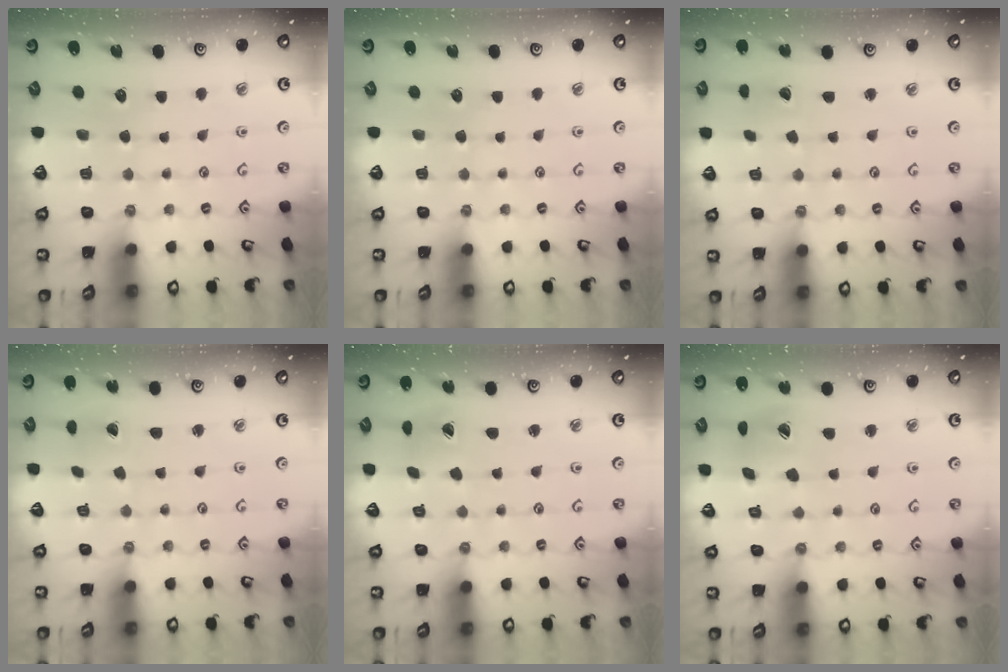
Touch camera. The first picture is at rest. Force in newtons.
{"total": 0.0}
{"total": 2.1, "press": 2.1, "slide": 0.2}
{"total": 1.0, "press": 1.0, "slide": 0.0}
{"total": 3.0, "press": 3.0, "slide": 0.3}
{"total": 9.0, "press": 8.9, "slide": 1.1}